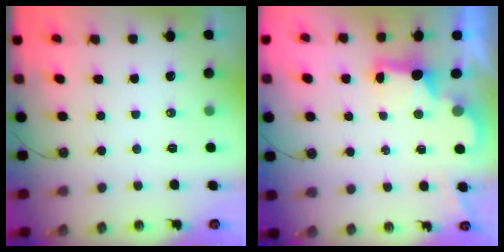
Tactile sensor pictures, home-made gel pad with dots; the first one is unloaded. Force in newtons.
{"total": 2.4, "press": 2.3, "slide": 0.7}